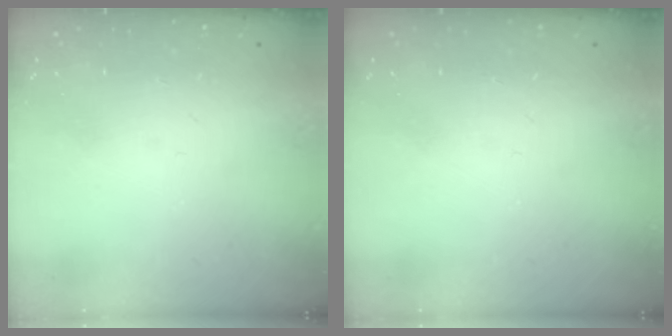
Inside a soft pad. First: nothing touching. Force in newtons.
{"total": 0.0}